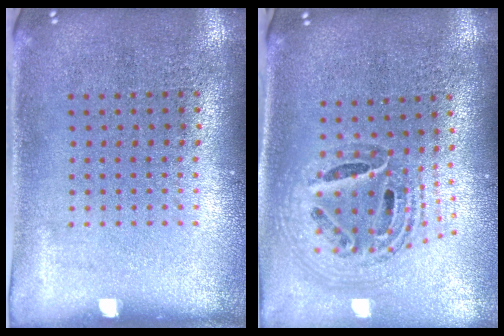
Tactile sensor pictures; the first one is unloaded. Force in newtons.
{"total": 1.5, "press": 1.3, "slide": 0.7}